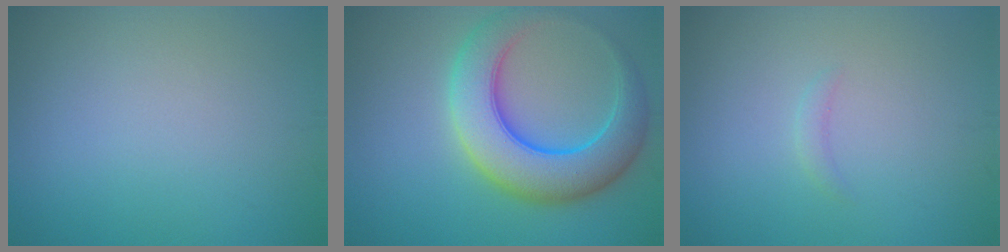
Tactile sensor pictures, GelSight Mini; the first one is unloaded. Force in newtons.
{"total": 8.4, "press": 8.4, "slide": 0.4}
{"total": 0.7, "press": 0.7, "slide": 0.1}